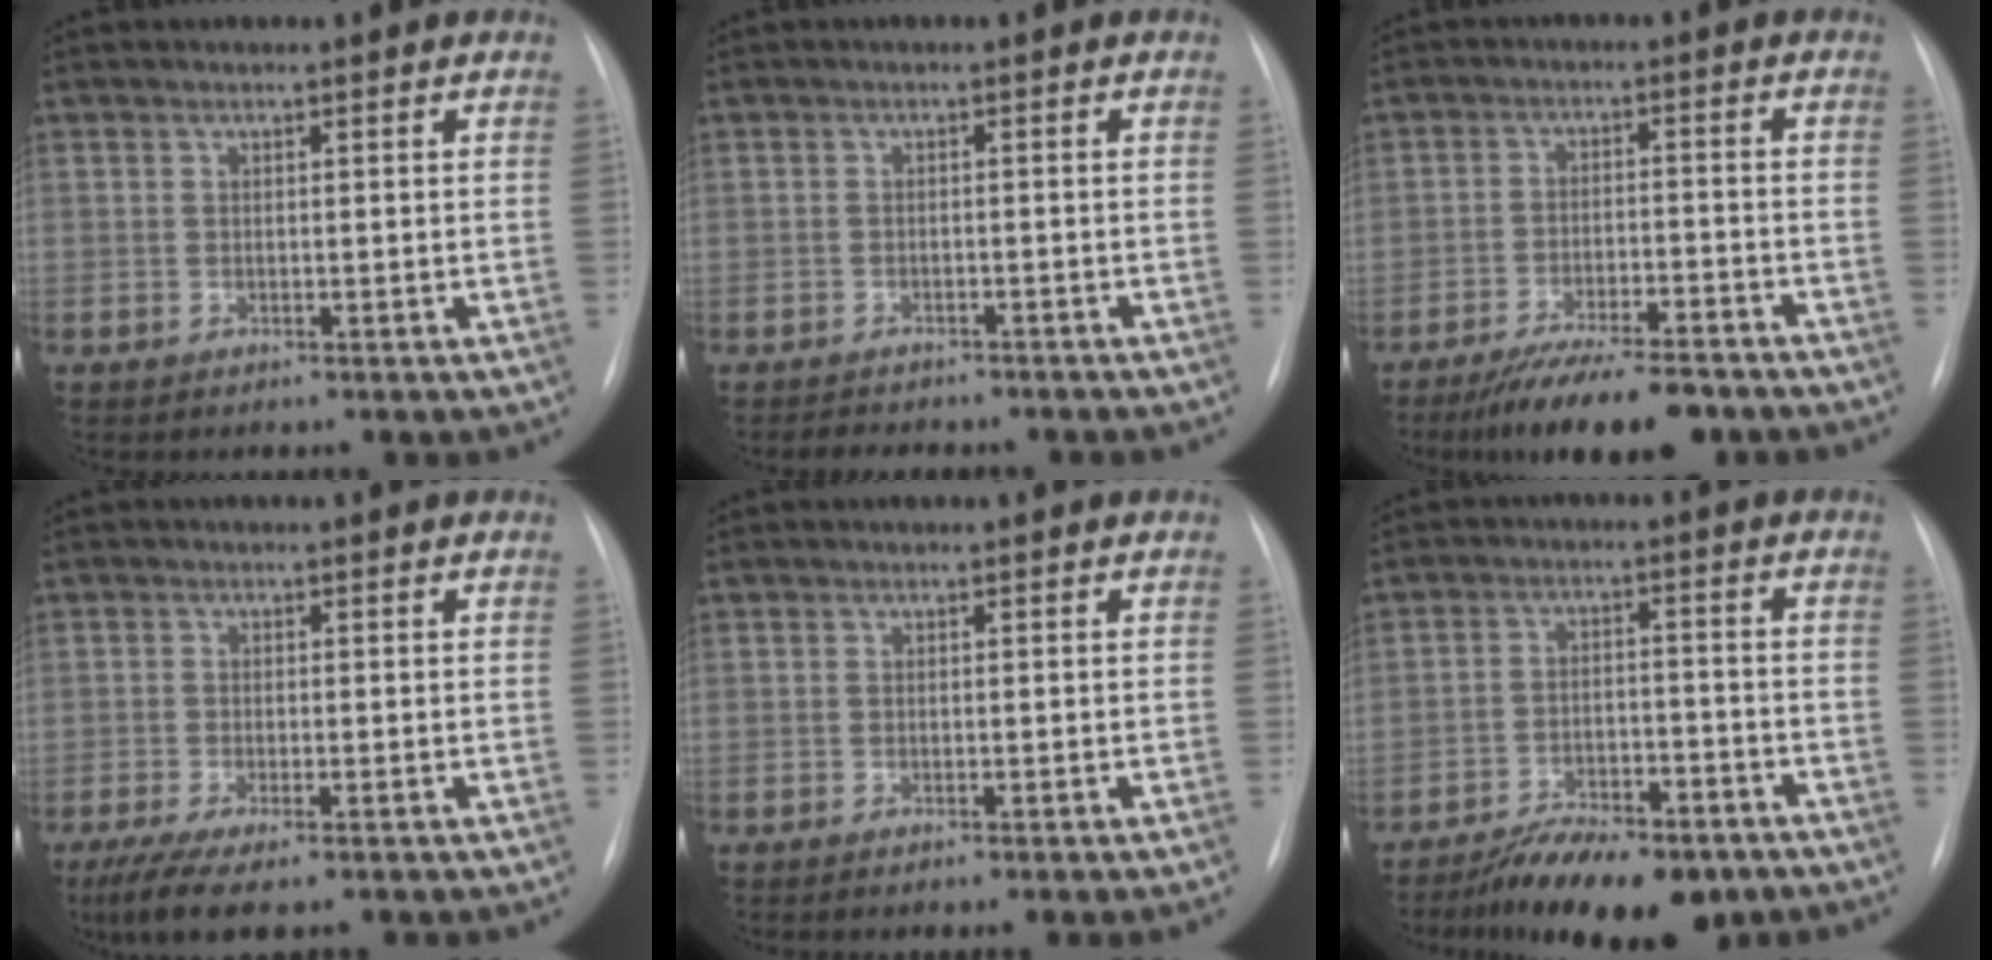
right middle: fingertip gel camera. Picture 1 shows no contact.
{"total": 6.2, "force": [-5.4, 2.0, 2.2], "torque": [-0.038, 0.000, -0.063]}
{"total": 12.2, "force": [-9.9, 2.6, 6.8], "torque": [-0.105, -0.015, -0.154]}
{"total": 6.6, "force": [-4.4, 1.4, 4.6], "torque": [-0.086, -0.021, -0.070]}
{"total": 1.4, "force": [-1.0, -0.3, 0.9], "torque": [-0.011, 0.001, -0.010]}
{"total": 12.2, "force": [-9.4, 4.2, 6.5], "torque": [-0.097, 0.000, -0.147]}